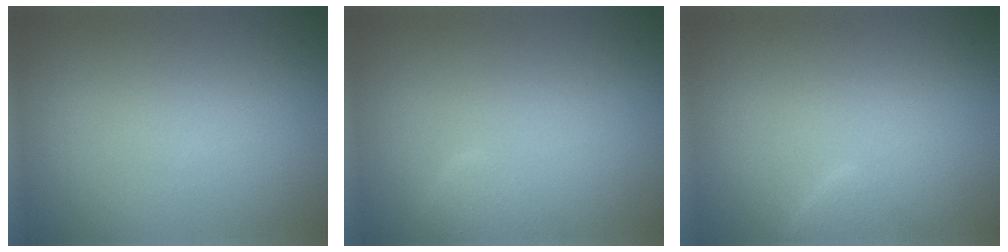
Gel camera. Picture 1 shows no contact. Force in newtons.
{"total": 1.7, "press": 1.7, "slide": 0.1}
{"total": 1.3, "press": 1.3, "slide": 0.1}